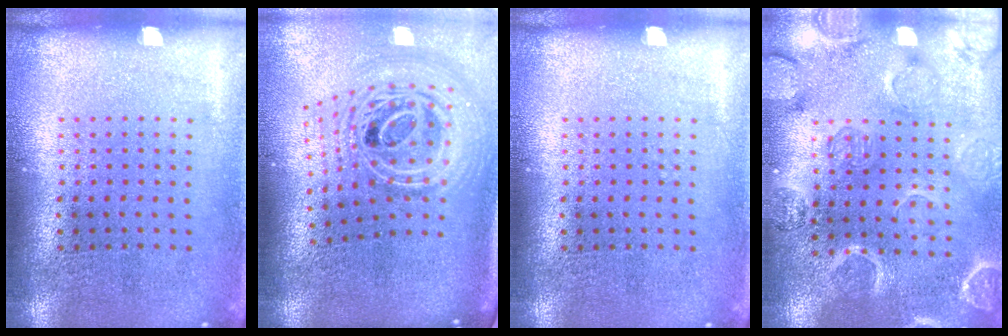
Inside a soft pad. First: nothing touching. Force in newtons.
{"total": 2.9, "press": 2.0, "slide": 2.1}
{"total": 0.0}
{"total": 2.7, "press": 2.7, "slide": 0.0}